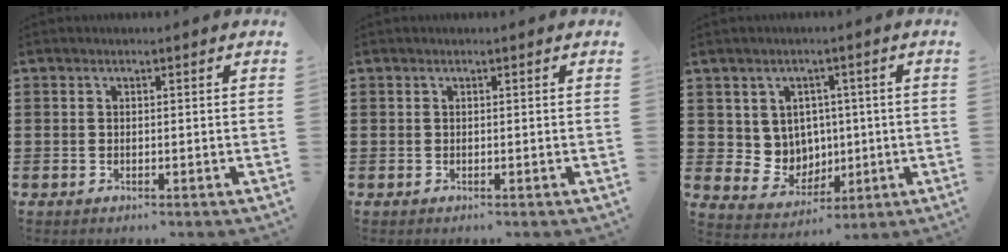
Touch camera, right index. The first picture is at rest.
{"total": 0.0}
{"total": 5.7, "force": [1.9, 5.3, 1.1], "torque": [-0.043, -0.006, 0.038]}